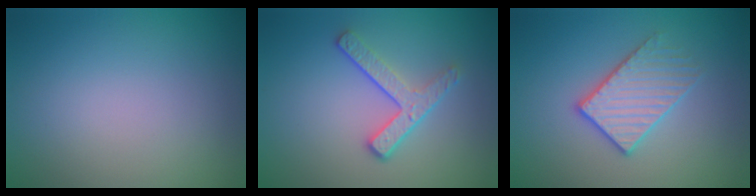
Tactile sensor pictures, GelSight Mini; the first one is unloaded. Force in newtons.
{"total": 3.0, "press": 2.5, "slide": 1.8}
{"total": 3.2, "press": 3.0, "slide": 1.2}